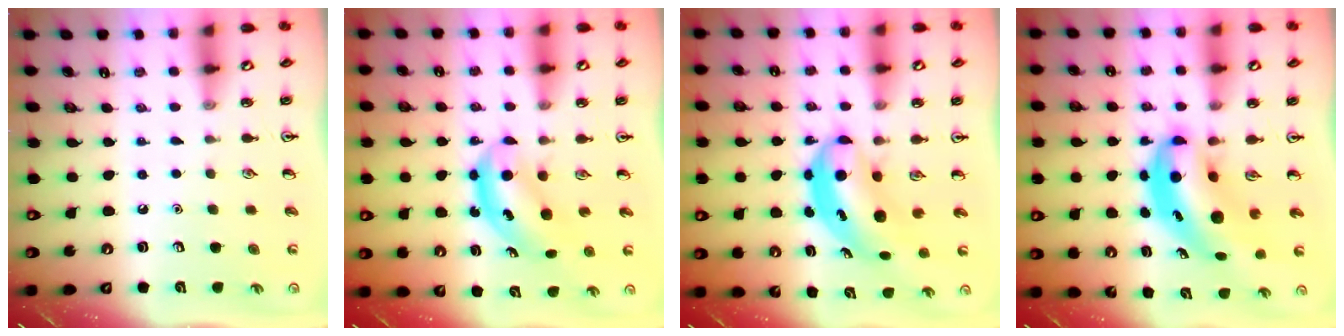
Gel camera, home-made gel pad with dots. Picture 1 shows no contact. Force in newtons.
{"total": 4.6, "press": 4.6, "slide": 0.4}
{"total": 6.3, "press": 6.0, "slide": 1.8}
{"total": 7.5, "press": 7.2, "slide": 2.3}